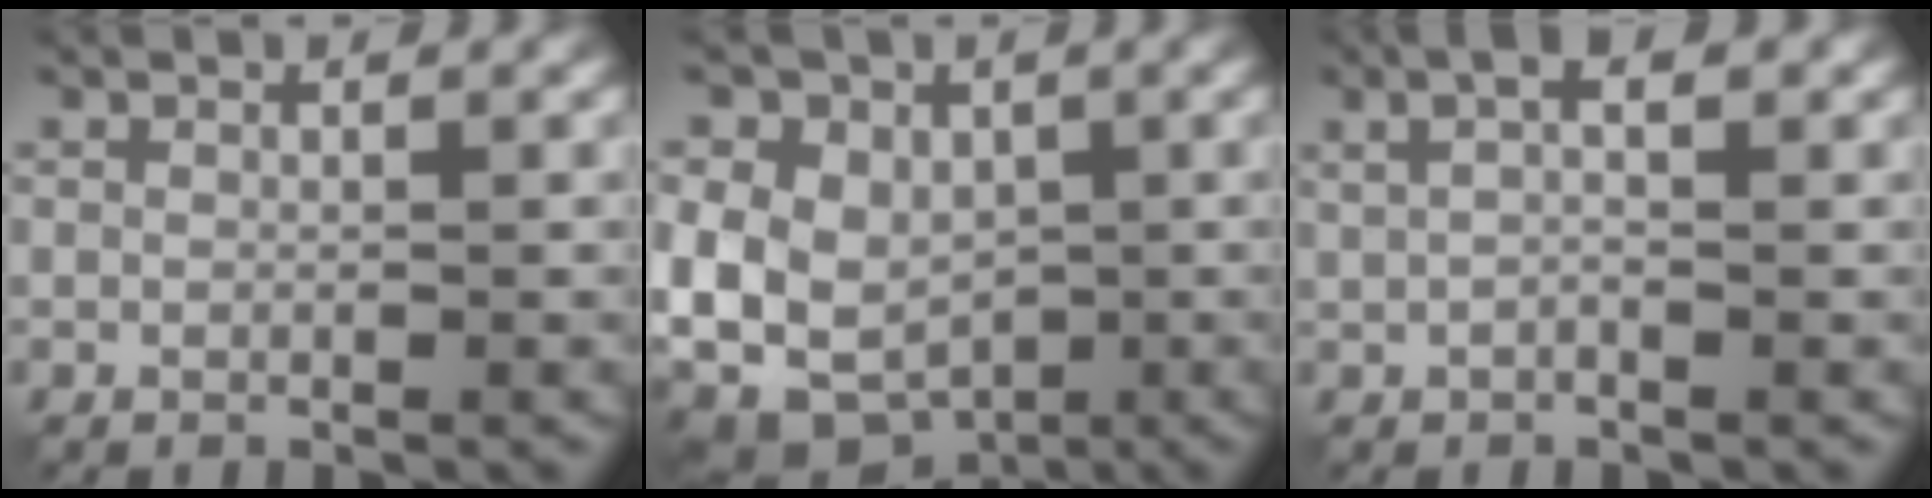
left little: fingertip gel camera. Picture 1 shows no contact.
{"total": 12.1, "force": [-2.4, 10.2, 6.1], "torque": [-0.122, 0.008, -0.071]}
{"total": 3.5, "force": [1.0, 1.3, 3.0], "torque": [-0.050, 0.002, 0.006]}